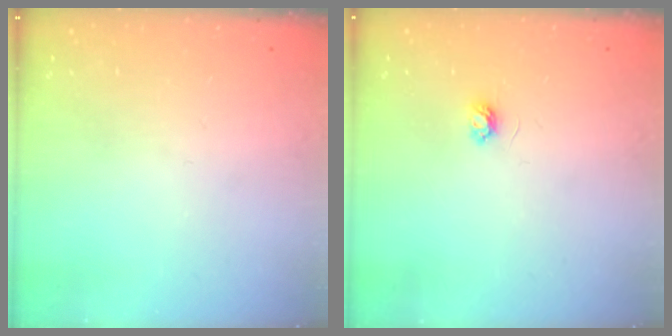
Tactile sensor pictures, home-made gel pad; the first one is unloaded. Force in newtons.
{"total": 3.5, "press": 3.5, "slide": 0.4}